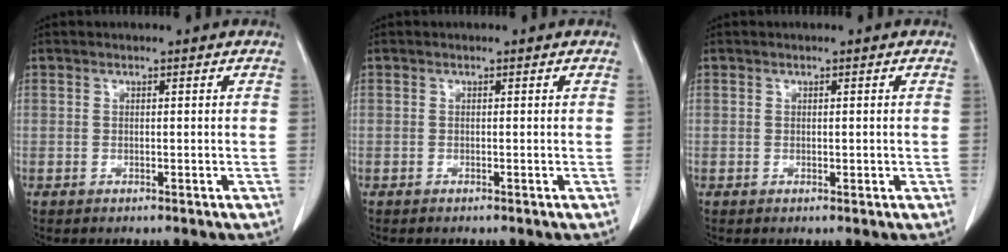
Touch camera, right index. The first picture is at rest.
{"total": 0.0}
{"total": 0.5, "force": [0.0, 0.3, 0.4], "torque": [-0.006, 0.000, 0.000]}